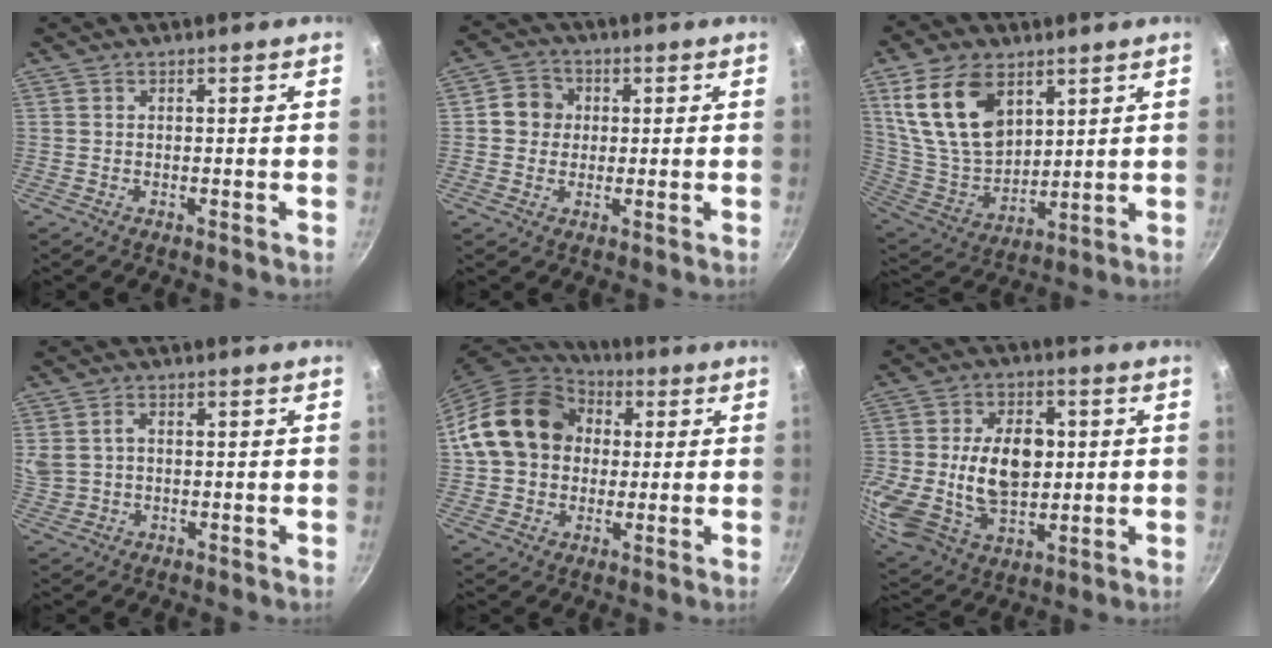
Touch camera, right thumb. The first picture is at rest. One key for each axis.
{"total": 5.8, "fx": 0.6, "fy": 5.3, "fz": 2.1, "tx": -0.004, "ty": 0.007, "tz": -0.003}
{"total": 17.9, "fx": 8.1, "fy": 11.0, "fz": 11.5, "tx": -0.194, "ty": -0.040, "tz": 0.171}
{"total": 4.9, "fx": 0.8, "fy": 3.6, "fz": 3.2, "tx": -0.061, "ty": 0.005, "tz": 0.021}
{"total": 17.7, "fx": 2.6, "fy": 14.4, "fz": 10.1, "tx": -0.159, "ty": 0.035, "tz": 0.035}
{"total": 22.9, "fx": 0.9, "fy": 16.0, "fz": 16.4, "tx": -0.326, "ty": 0.012, "tz": 0.026}